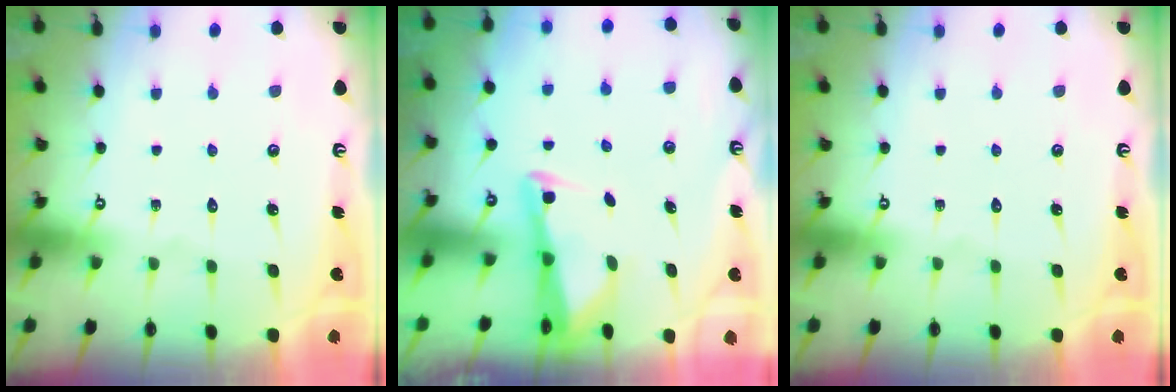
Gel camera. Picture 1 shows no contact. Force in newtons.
{"total": 2.5, "press": 2.5, "slide": 0.3}
{"total": 0.0}